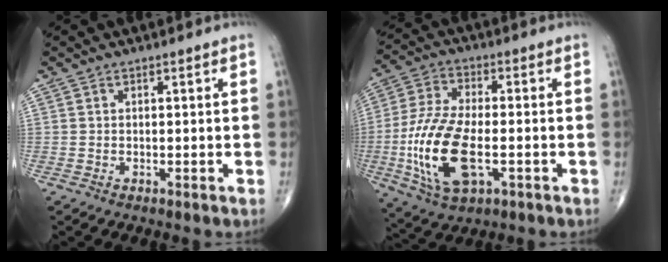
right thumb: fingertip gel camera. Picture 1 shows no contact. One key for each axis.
{"total": 16.6, "fx": -3.6, "fy": 7.8, "fz": 14.2, "tx": -0.298, "ty": 0.007, "tz": -0.061}